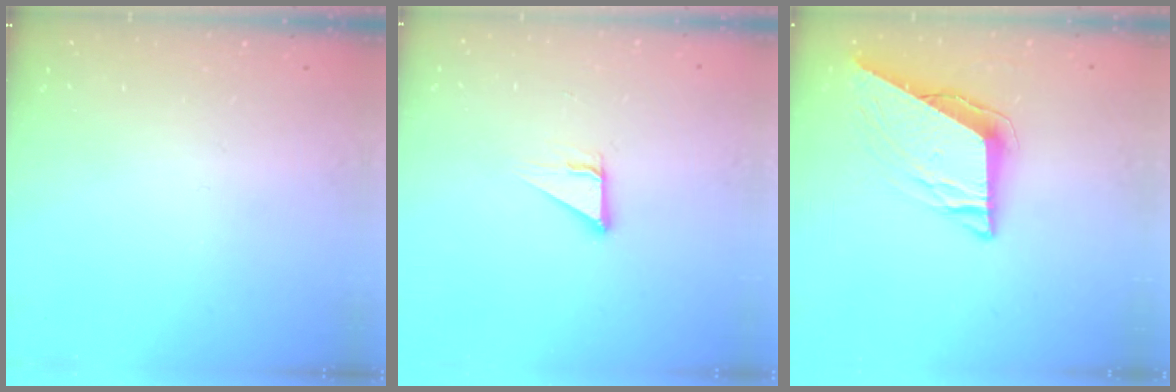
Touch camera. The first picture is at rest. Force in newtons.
{"total": 3.3, "press": 3.2, "slide": 0.3}
{"total": 9.6, "press": 9.6, "slide": 1.0}